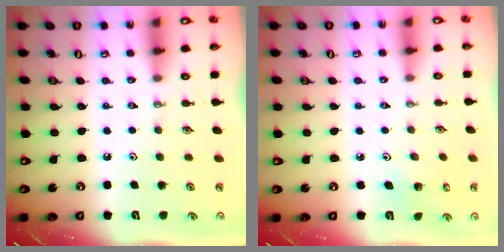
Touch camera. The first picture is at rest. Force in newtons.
{"total": 3.0, "press": 3.0, "slide": 0.1}